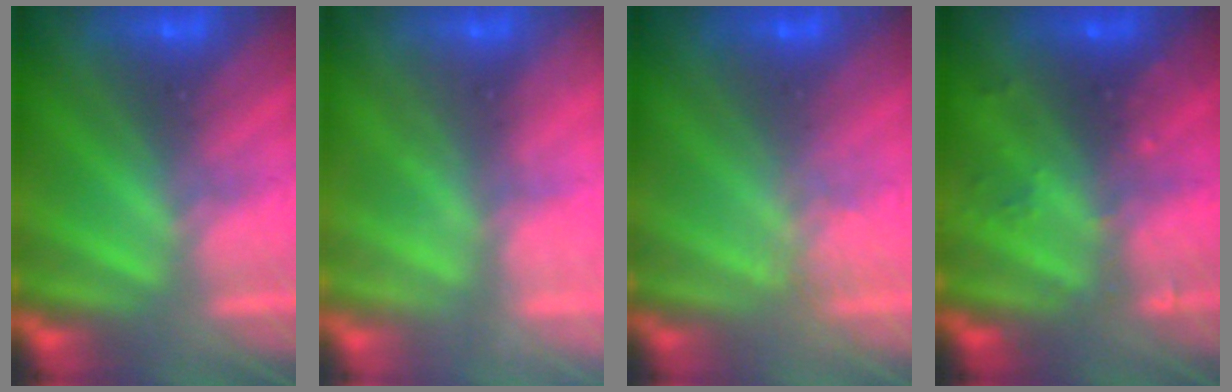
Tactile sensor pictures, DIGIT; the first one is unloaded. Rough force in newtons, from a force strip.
{"total": 2.2}
{"total": 1.1}
{"total": 2.4}